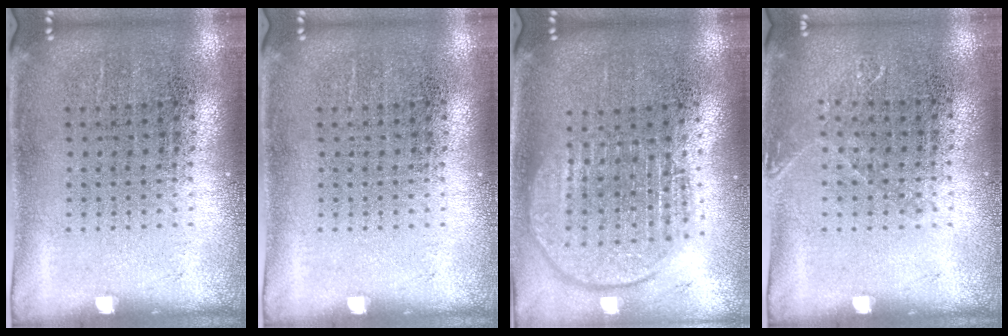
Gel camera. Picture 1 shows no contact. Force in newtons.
{"total": 0.0}
{"total": 1.8, "press": 1.5, "slide": 1.0}
{"total": 0.8, "press": 0.8, "slide": 0.1}